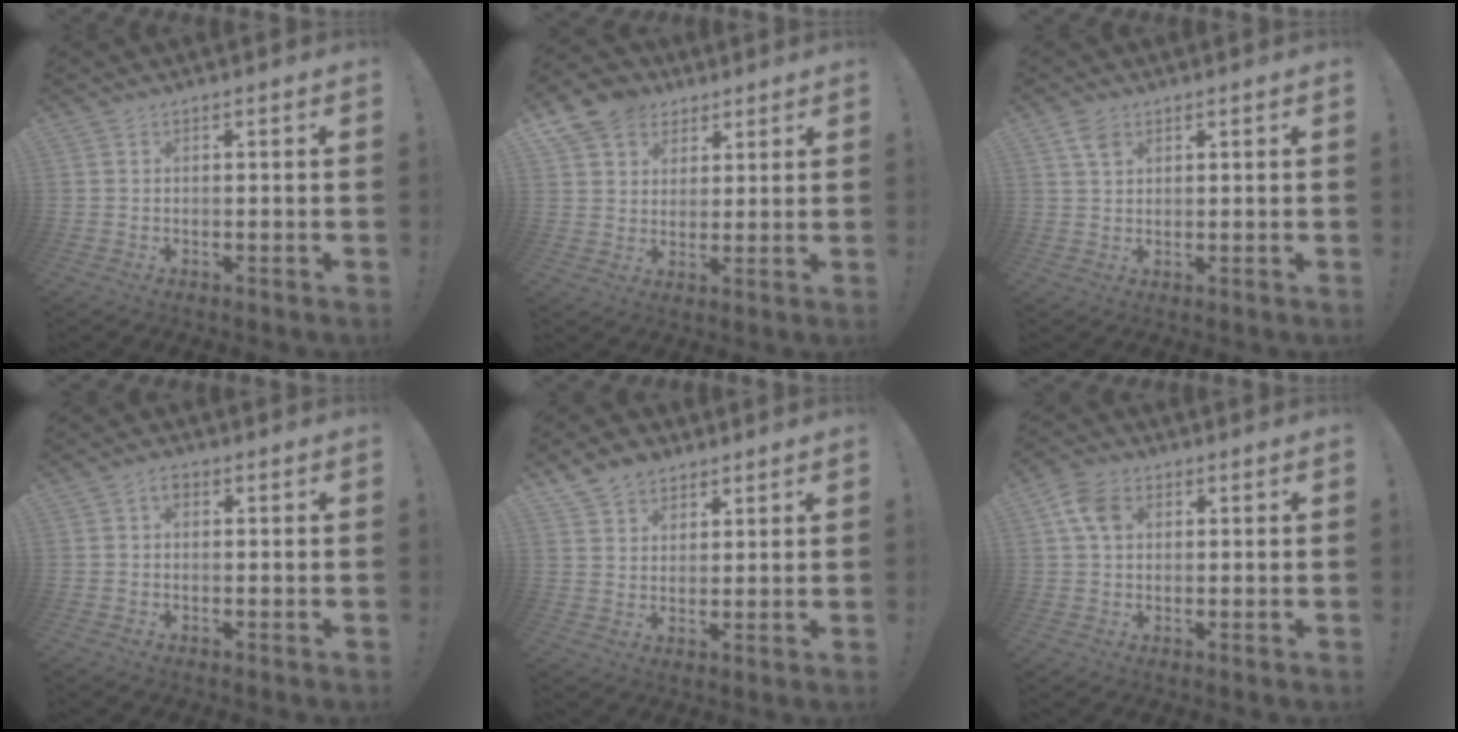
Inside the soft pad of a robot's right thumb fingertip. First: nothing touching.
{"total": 9.9, "force": [5.5, 7.9, 2.5], "torque": [-0.041, -0.029, 0.110]}
{"total": 3.7, "force": [2.1, 2.1, 2.2], "torque": [-0.034, -0.005, 0.038]}
{"total": 2.3, "force": [0.4, 1.5, 1.7], "torque": [-0.021, 0.002, 0.004]}
{"total": 7.0, "force": [5.0, 4.7, 1.4], "torque": [-0.021, -0.028, 0.096]}
{"total": 7.5, "force": [2.2, 5.3, 4.8], "torque": [-0.089, 0.006, 0.044]}